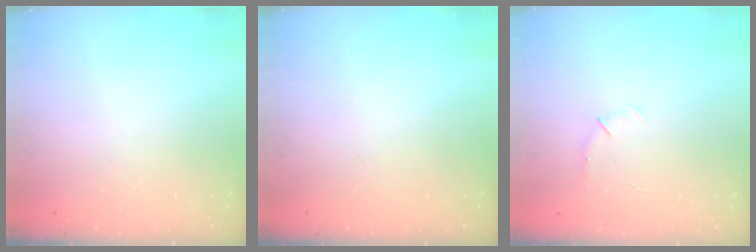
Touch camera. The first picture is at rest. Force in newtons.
{"total": 0.0}
{"total": 4.1, "press": 4.0, "slide": 1.0}